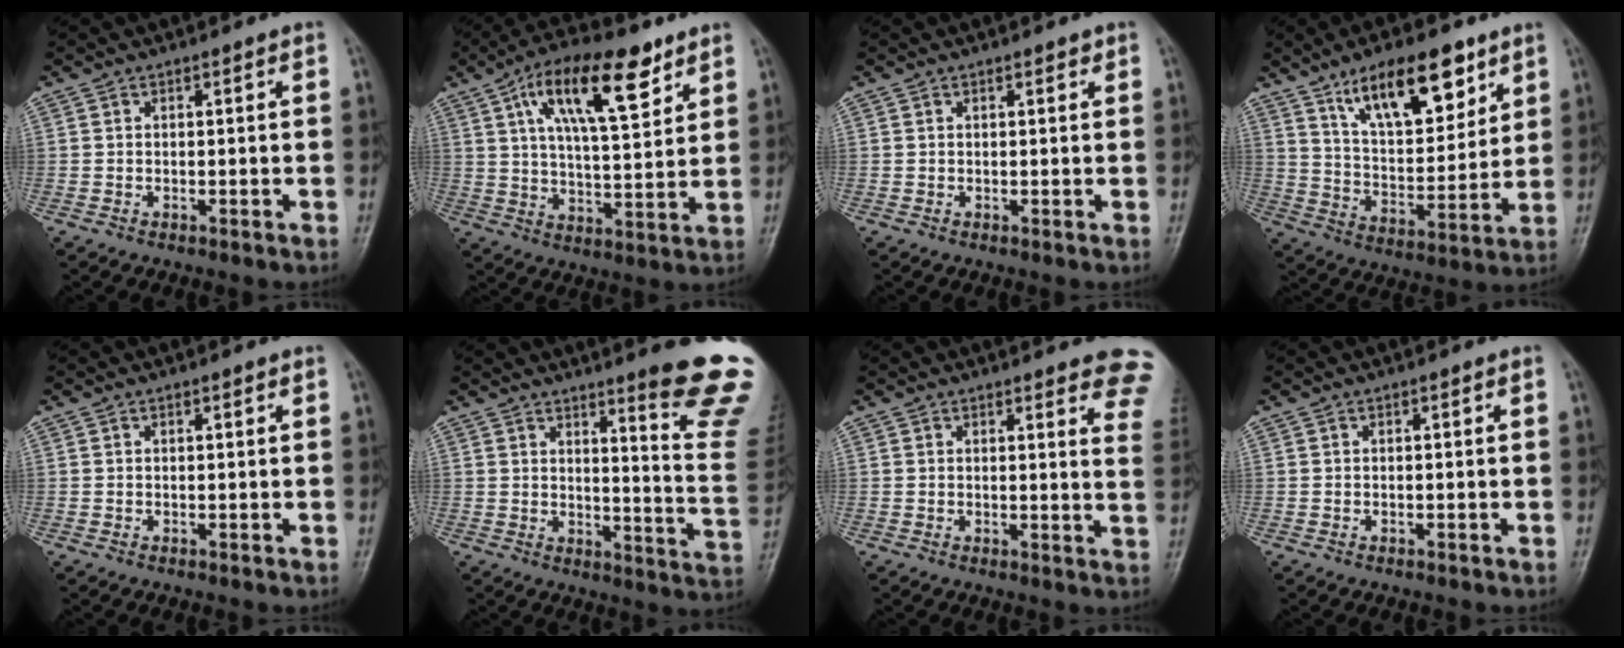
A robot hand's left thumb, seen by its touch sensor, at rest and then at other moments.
{"total": 17.0, "force": [8.6, 6.4, 13.1], "torque": [-0.189, -0.022, 0.144]}
{"total": 1.0, "force": [0.7, 0.5, 0.6], "torque": [-0.004, -0.002, 0.007]}
{"total": 17.0, "force": [10.2, 7.1, 11.6], "torque": [-0.147, -0.048, 0.179]}
{"total": 0.6, "force": [0.4, 0.3, 0.3], "torque": [-0.007, -0.002, 0.005]}
{"total": 16.6, "force": [12.1, 1.2, 11.3], "torque": [-0.112, -0.113, 0.147]}
{"total": 10.2, "force": [8.7, 2.5, 4.6], "torque": [-0.010, -0.043, 0.070]}
{"total": 0.0}